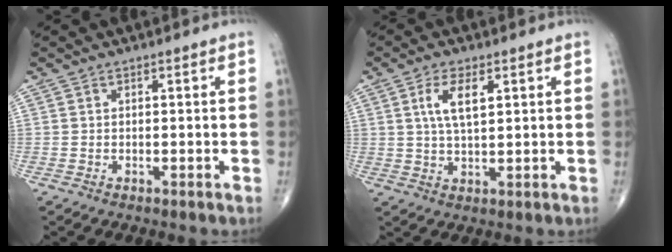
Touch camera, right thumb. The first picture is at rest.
{"total": 6.1, "force": [2.1, 2.4, 5.2], "torque": [-0.102, -0.005, 0.044]}